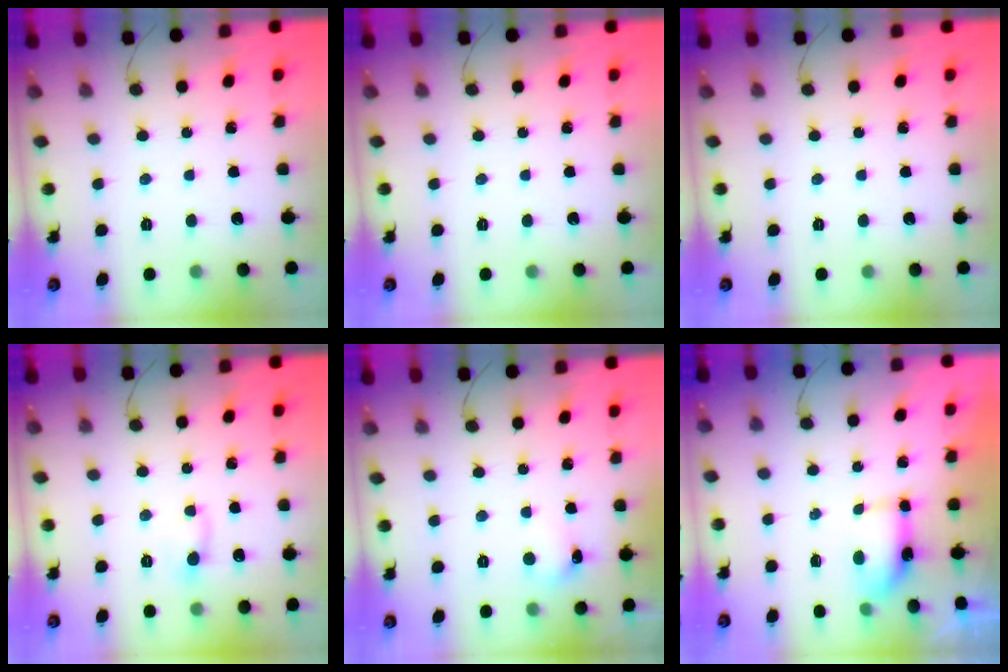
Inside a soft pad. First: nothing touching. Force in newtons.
{"total": 0.0}
{"total": 0.0}
{"total": 2.5, "press": 2.4, "slide": 0.8}
{"total": 6.1, "press": 5.9, "slide": 1.7}
{"total": 6.1, "press": 6.0, "slide": 1.1}